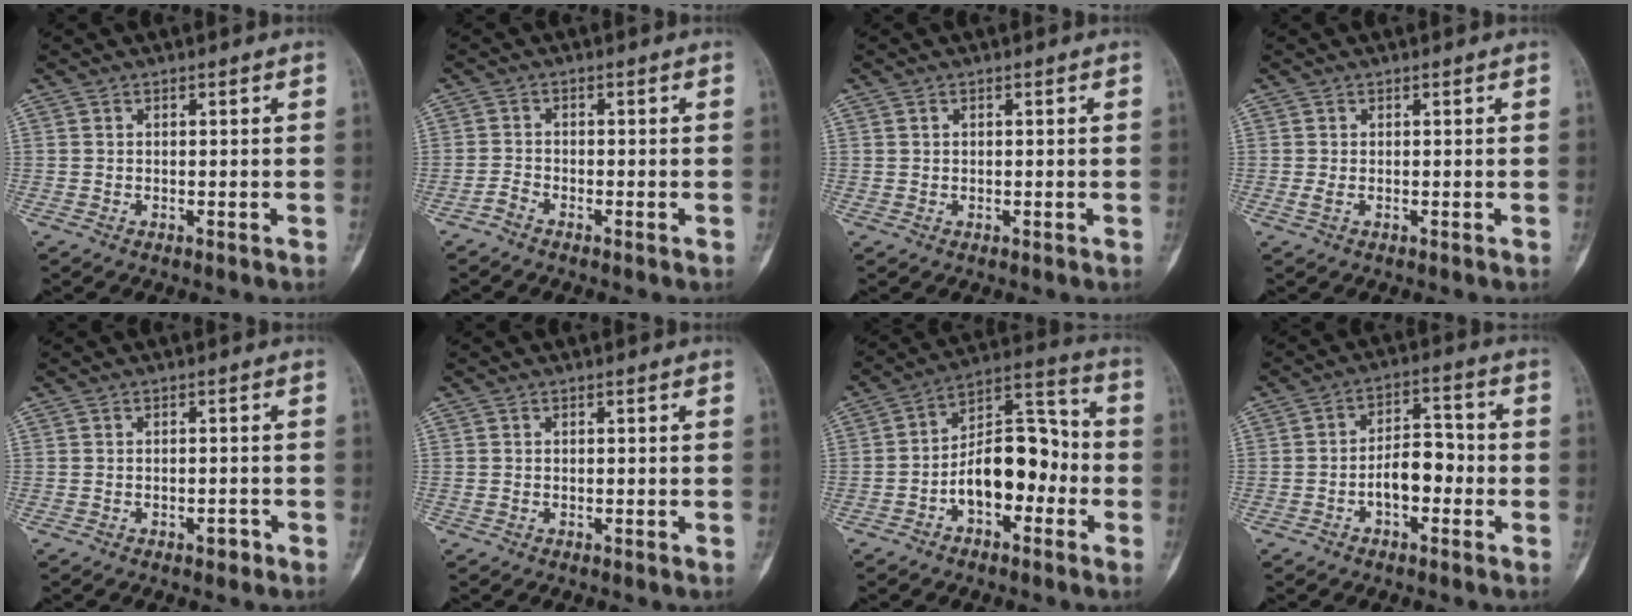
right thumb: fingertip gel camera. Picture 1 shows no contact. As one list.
[{"total": 1.6, "force": [-1.4, 0.4, 0.6], "torque": [-0.016, 0.006, -0.032]}, {"total": 0.6, "force": [0.2, 0.5, 0.2], "torque": [0.001, 0.002, 0.004]}, {"total": 0.9, "force": [-0.1, 0.3, 0.8], "torque": [-0.022, -0.003, -0.001]}, {"total": 1.7, "force": [-1.1, 0.9, 1.0], "torque": [-0.011, 0.010, -0.016]}, {"total": 0.0}, {"total": 14.0, "force": [-3.8, 8.1, 10.8], "torque": [-0.143, 0.055, -0.071]}, {"total": 7.4, "force": [-2.2, 4.2, 5.6], "torque": [-0.072, 0.035, -0.046]}]